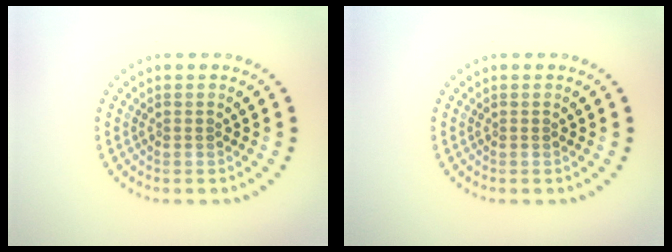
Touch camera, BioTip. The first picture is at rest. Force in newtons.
{"total": 0.0}